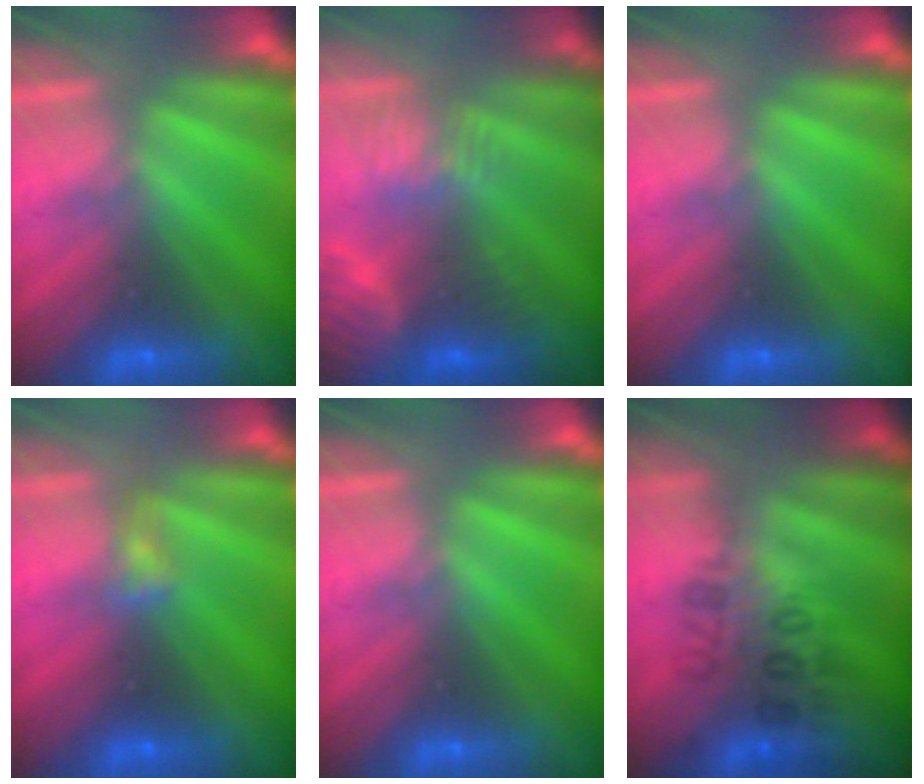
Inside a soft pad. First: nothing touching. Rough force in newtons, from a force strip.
{"total": 7.8}
{"total": 0.0}
{"total": 3.0}
{"total": 0.0}
{"total": 2.9}